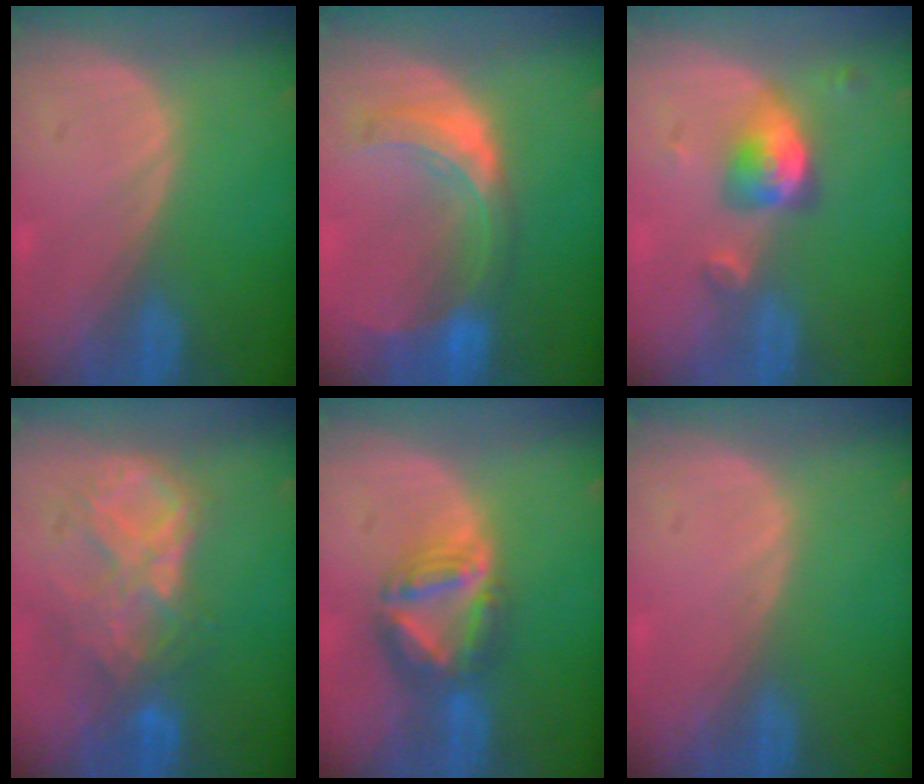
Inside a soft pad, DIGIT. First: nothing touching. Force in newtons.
{"total": 8.3, "press": 7.4, "slide": 3.8}
{"total": 5.0, "press": 4.9, "slide": 0.4}
{"total": 9.1, "press": 7.7, "slide": 4.8}
{"total": 7.7, "press": 6.7, "slide": 3.9}
{"total": 0.0}